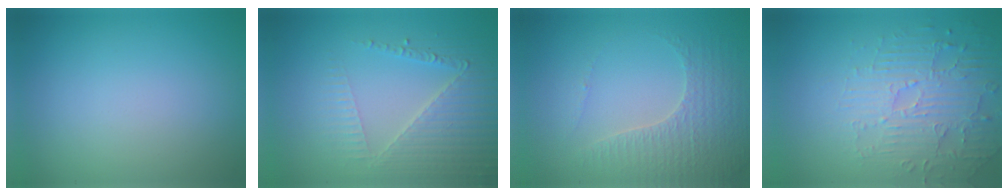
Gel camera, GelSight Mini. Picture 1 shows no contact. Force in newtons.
{"total": 4.1, "press": 4.0, "slide": 0.6}
{"total": 3.4, "press": 3.4, "slide": 0.6}
{"total": 4.7, "press": 3.7, "slide": 2.9}